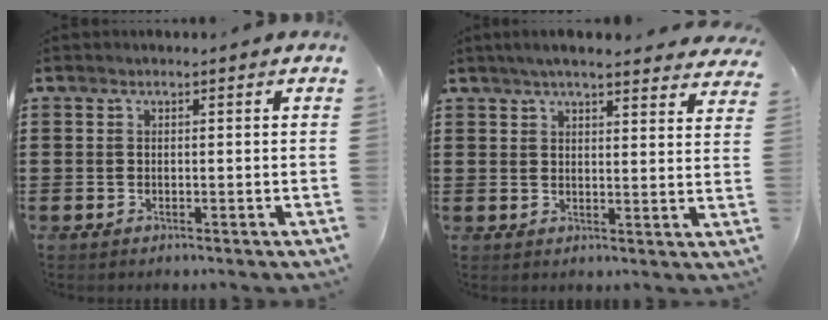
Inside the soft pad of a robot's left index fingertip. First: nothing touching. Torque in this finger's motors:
{"motor_torque": [2.14, 0.00, 1.03, 0.07]}